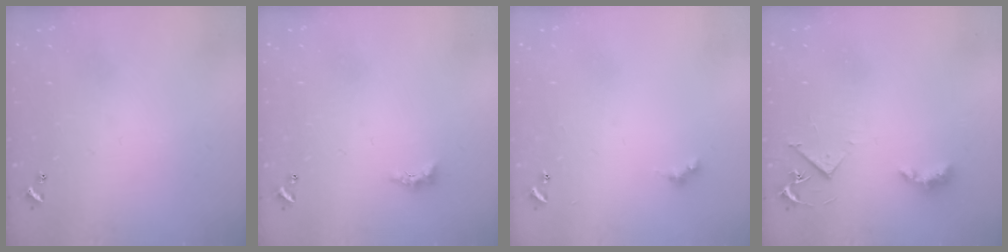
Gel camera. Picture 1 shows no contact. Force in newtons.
{"total": 2.2, "press": 2.2, "slide": 0.6}
{"total": 2.6, "press": 2.6, "slide": 0.5}
{"total": 3.6, "press": 3.5, "slide": 0.6}